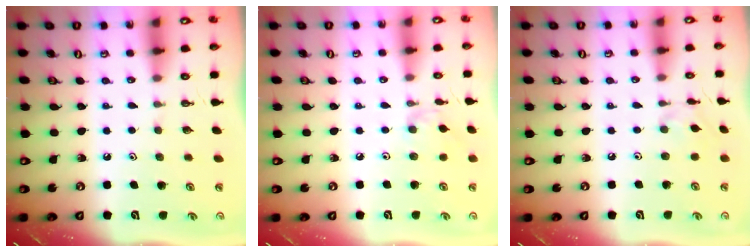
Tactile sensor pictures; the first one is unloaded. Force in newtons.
{"total": 2.8, "press": 2.7, "slide": 0.6}
{"total": 1.6, "press": 1.6, "slide": 0.2}